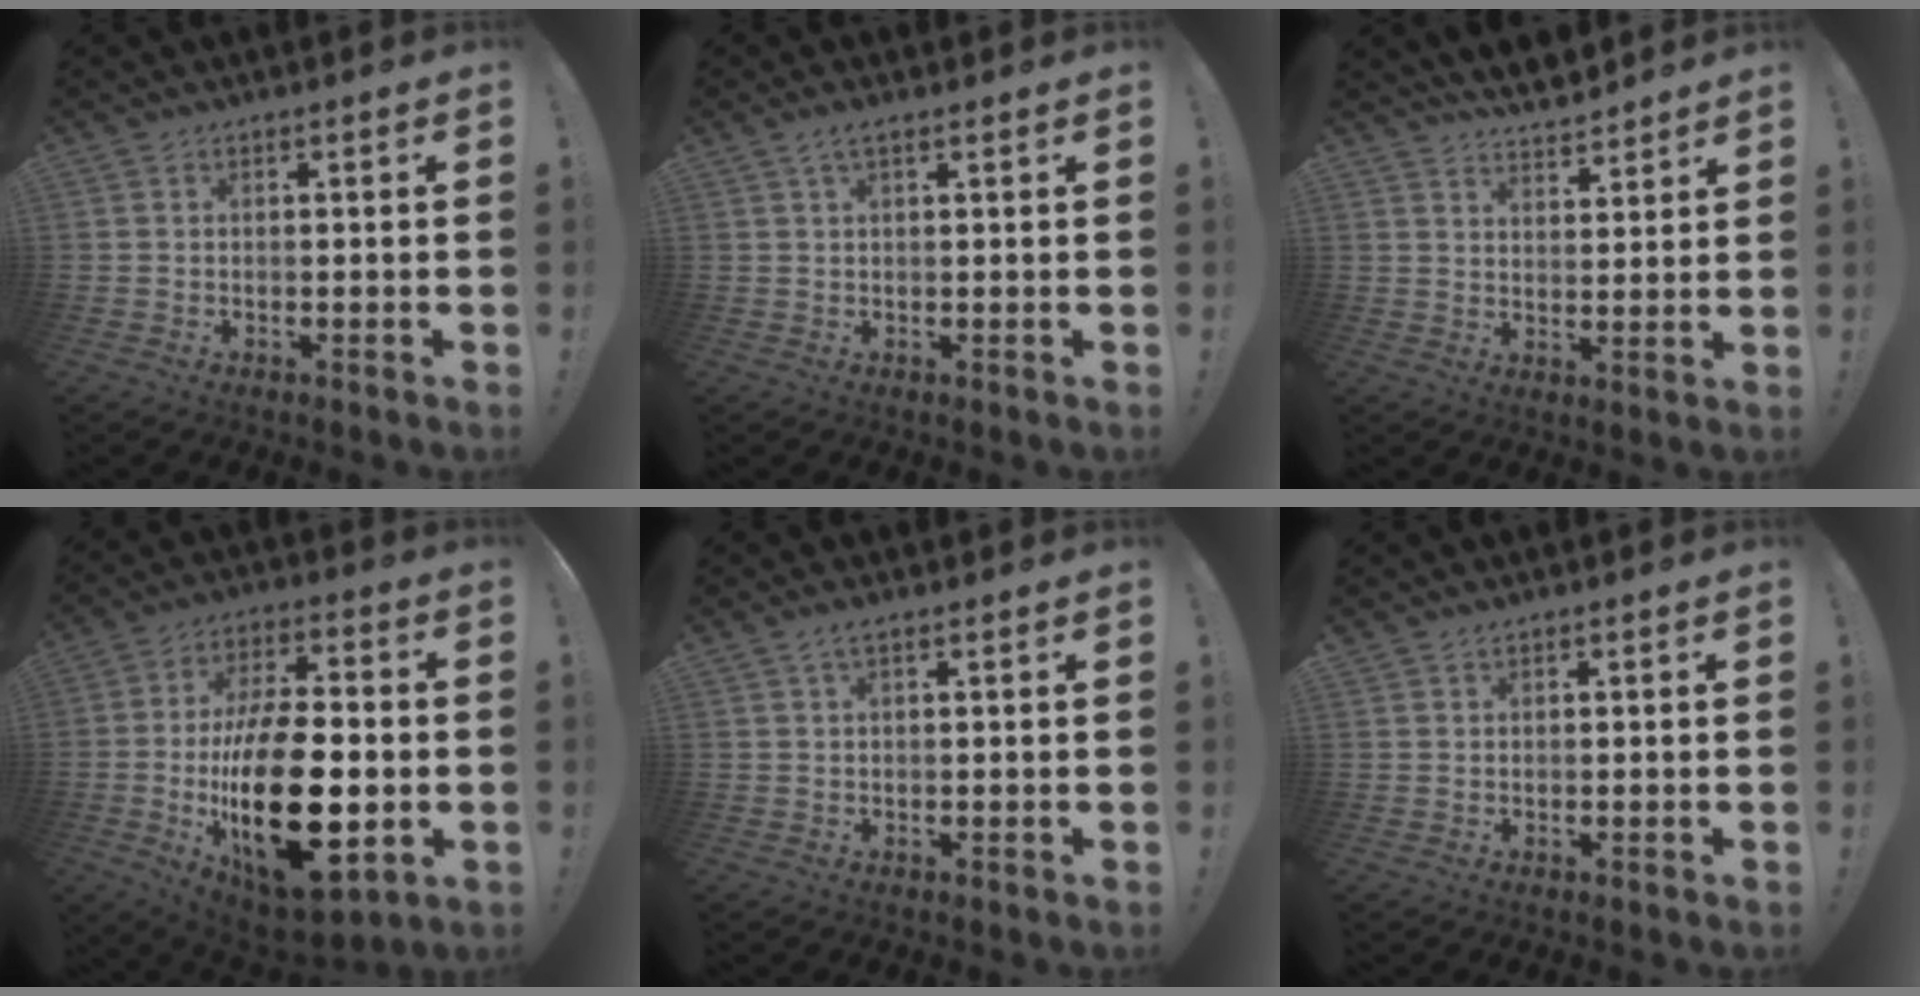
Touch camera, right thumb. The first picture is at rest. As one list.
[{"total": 2.5, "force": [1.5, 0.4, 2.0], "torque": [-0.036, -0.001, 0.025]}, {"total": 6.5, "force": [6.0, 1.5, 2.1], "torque": [-0.029, -0.047, 0.107]}, {"total": 29.2, "force": [-4.5, 14.9, 24.7], "torque": [-0.442, 0.014, -0.057]}, {"total": 2.1, "force": [1.3, 0.3, 1.6], "torque": [-0.028, -0.001, 0.023]}, {"total": 1.0, "force": [0.9, 0.3, 0.3], "torque": [-0.001, -0.003, 0.016]}]